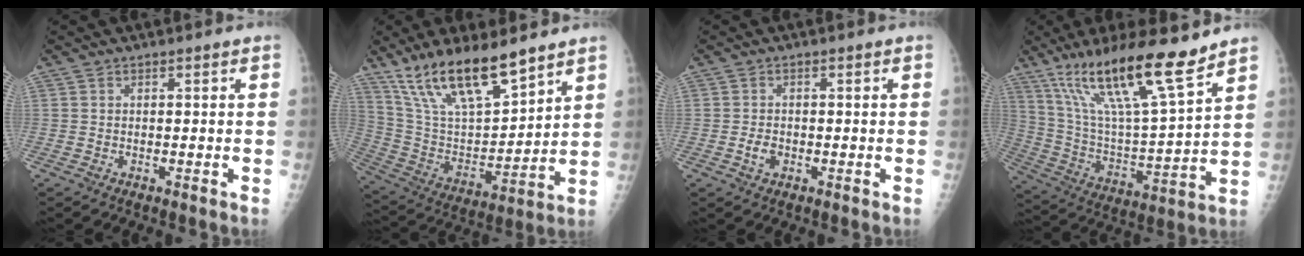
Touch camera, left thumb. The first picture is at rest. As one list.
[{"total": 18.7, "force": [13.6, 5.8, 11.6], "torque": [-0.180, -0.062, 0.262]}, {"total": 2.3, "force": [-0.6, 1.7, 1.4], "torque": [-0.021, 0.003, -0.011]}, {"total": 20.8, "force": [14.4, 3.0, 14.8], "torque": [-0.245, -0.062, 0.263]}]